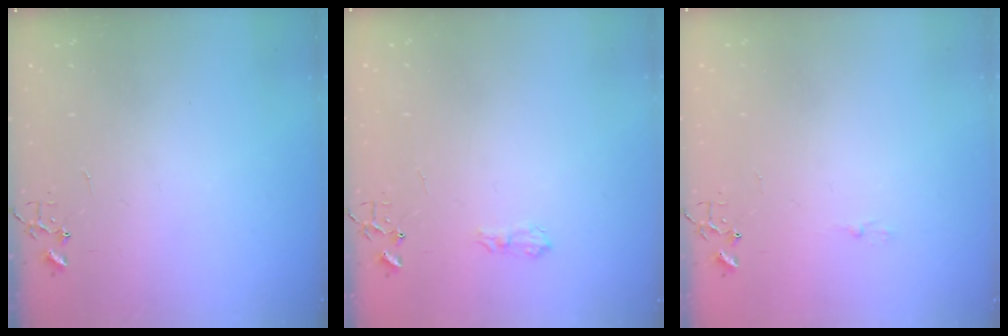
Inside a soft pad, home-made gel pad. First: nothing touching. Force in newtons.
{"total": 7.0, "press": 6.9, "slide": 0.9}
{"total": 3.4, "press": 3.4, "slide": 0.5}